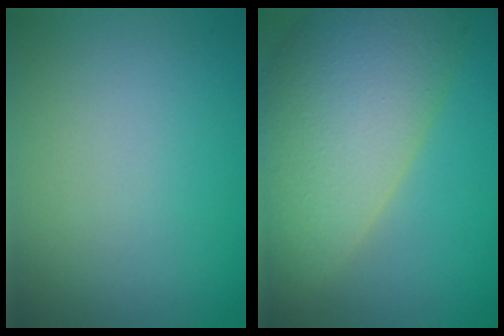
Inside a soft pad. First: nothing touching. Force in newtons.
{"total": 13.0, "press": 13.0, "slide": 1.0}